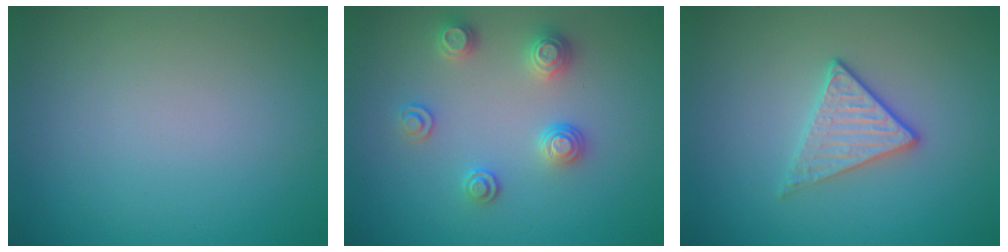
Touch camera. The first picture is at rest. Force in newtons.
{"total": 2.6, "press": 2.6, "slide": 0.2}
{"total": 2.3, "press": 2.0, "slide": 1.0}